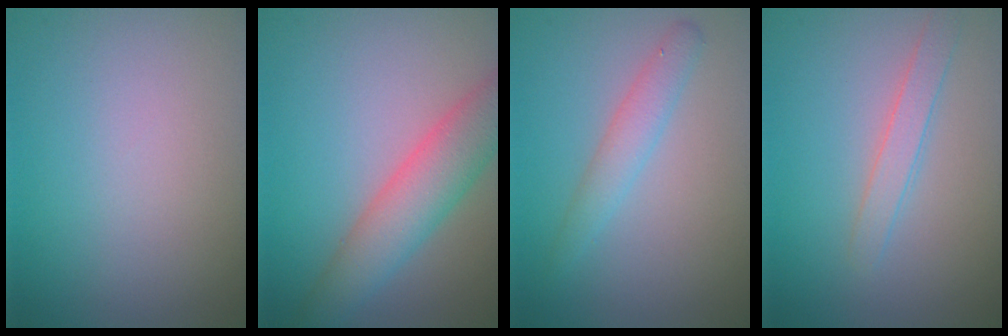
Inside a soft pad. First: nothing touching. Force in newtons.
{"total": 5.3, "press": 5.3, "slide": 0.0}
{"total": 2.1, "press": 2.1, "slide": 0.2}
{"total": 1.8, "press": 1.8, "slide": 0.1}